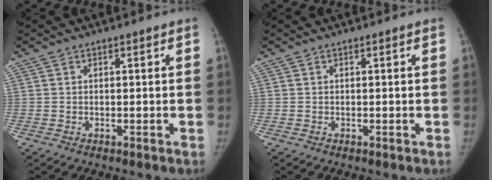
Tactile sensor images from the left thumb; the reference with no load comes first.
{"total": 0.0}